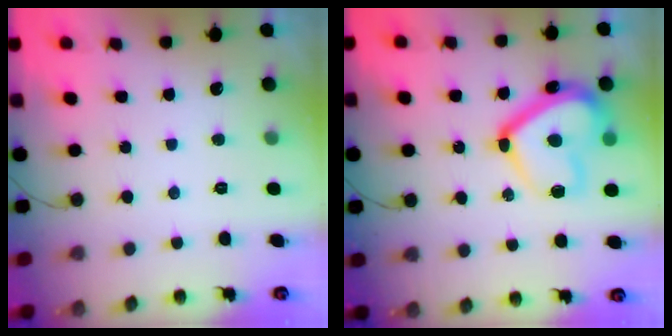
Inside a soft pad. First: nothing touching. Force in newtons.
{"total": 17.8, "press": 17.7, "slide": 1.9}